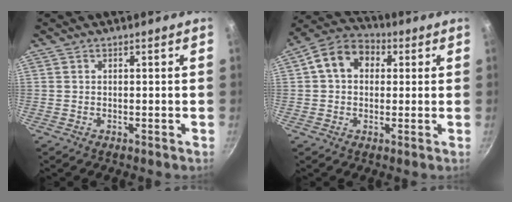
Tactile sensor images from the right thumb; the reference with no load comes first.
{"total": 10.4, "force": [2.3, 8.0, 6.3], "torque": [-0.076, 0.025, 0.016]}